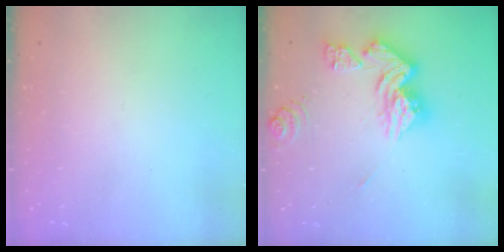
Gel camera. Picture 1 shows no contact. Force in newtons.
{"total": 14.6, "press": 14.5, "slide": 1.5}